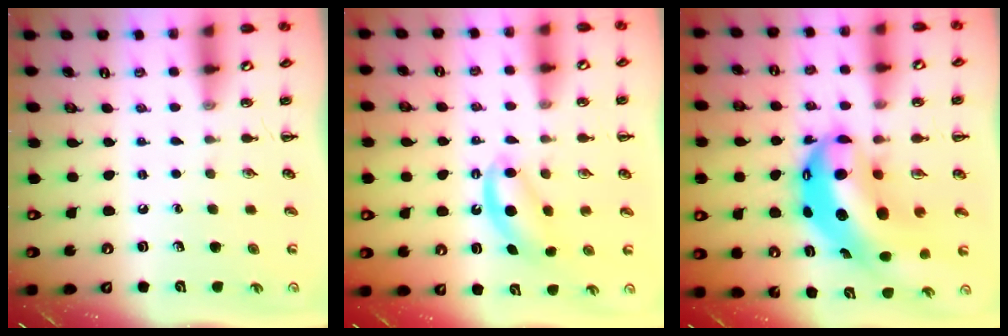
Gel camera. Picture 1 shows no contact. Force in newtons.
{"total": 5.4, "press": 5.4, "slide": 0.9}
{"total": 15.2, "press": 14.7, "slide": 4.0}